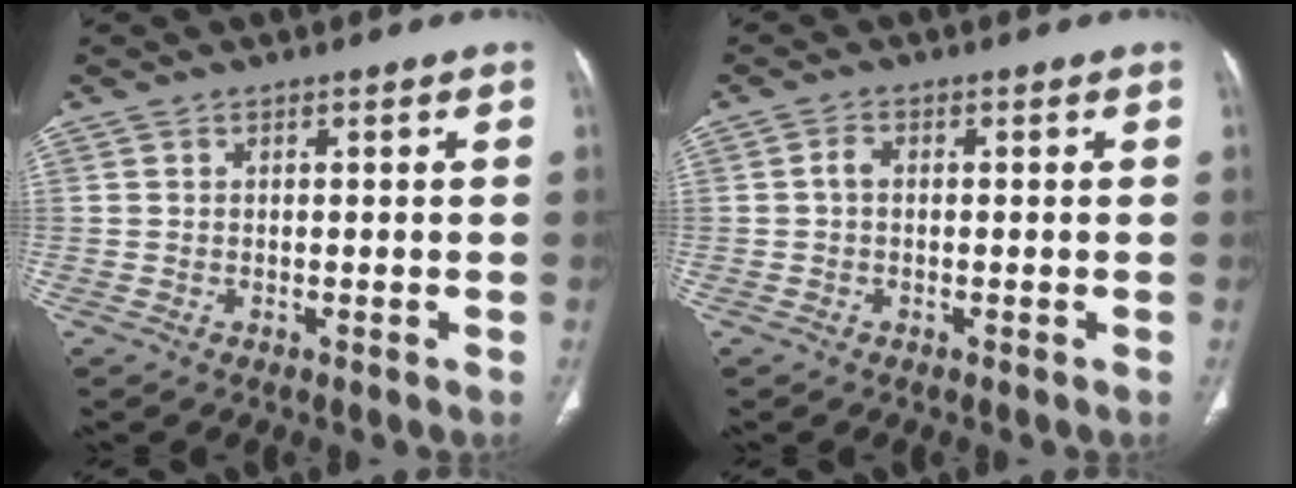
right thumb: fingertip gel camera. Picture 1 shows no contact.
{"total": 1.6, "force": [-0.1, 1.0, 1.2], "torque": [-0.020, 0.004, -0.007]}